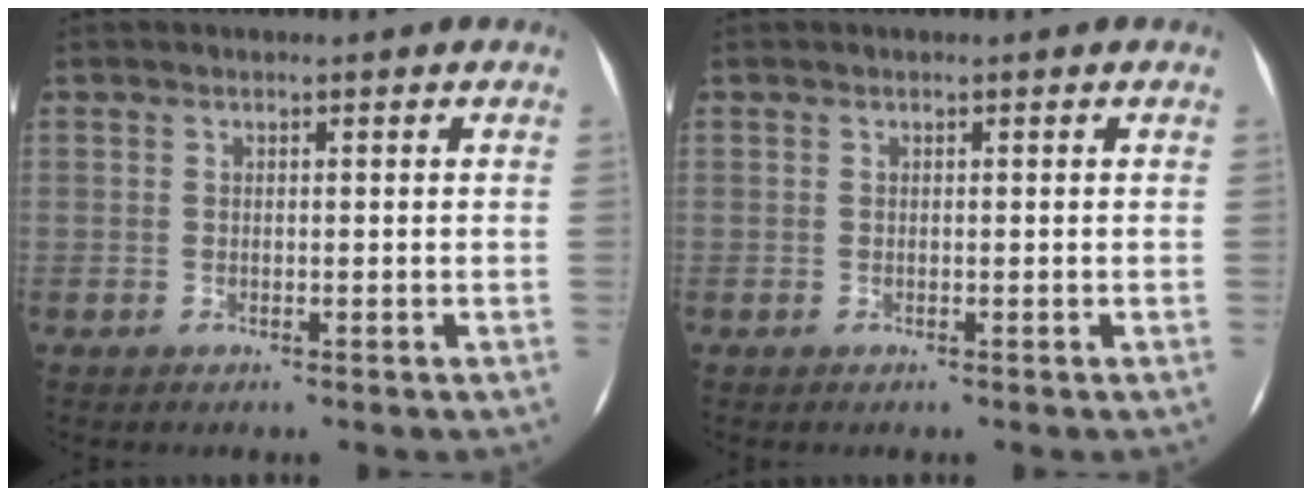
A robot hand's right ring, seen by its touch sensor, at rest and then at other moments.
{"total": 0.0}